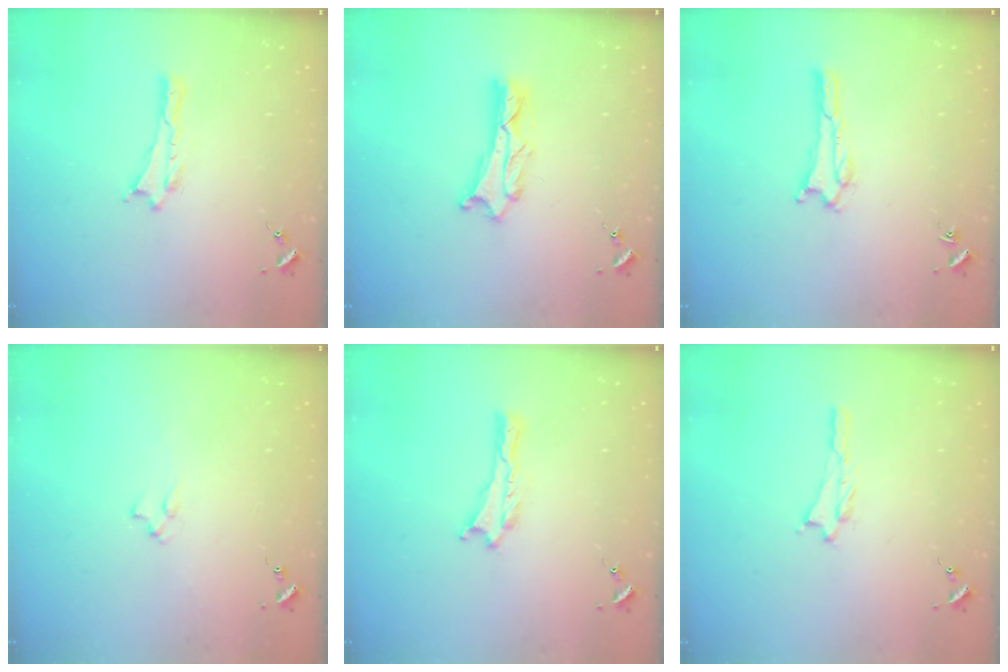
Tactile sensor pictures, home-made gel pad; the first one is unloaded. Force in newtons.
{"total": 2.6, "press": 2.6, "slide": 0.3}
{"total": 1.1, "press": 1.0, "slide": 0.1}
{"total": 1.3, "press": 1.3, "slide": 0.3}
{"total": 0.0}
{"total": 0.8, "press": 0.8, "slide": 0.2}